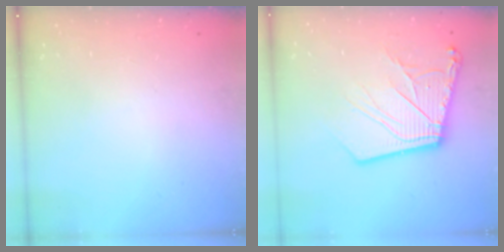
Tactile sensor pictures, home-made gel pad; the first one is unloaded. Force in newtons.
{"total": 16.4, "press": 16.2, "slide": 2.4}